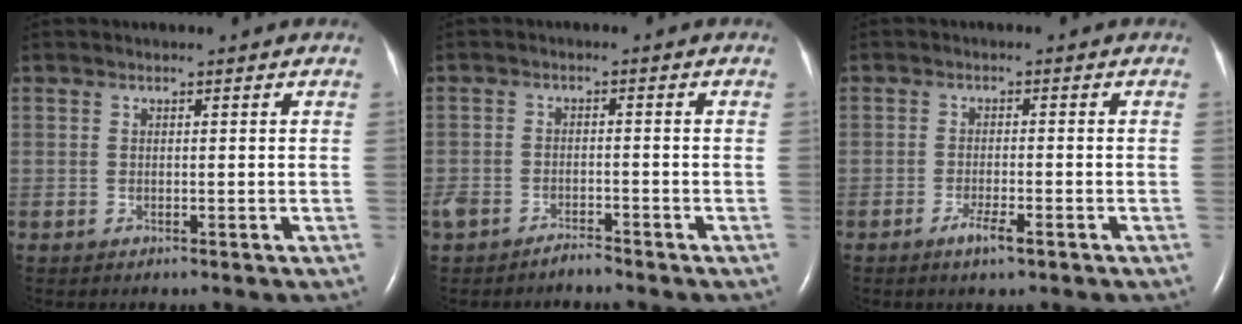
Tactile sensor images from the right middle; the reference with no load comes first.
{"total": 2.6, "force": [-2.4, 0.9, 0.7], "torque": [-0.015, 0.001, -0.041]}
{"total": 2.8, "force": [-1.7, 0.3, 2.1], "torque": [-0.043, -0.003, -0.030]}